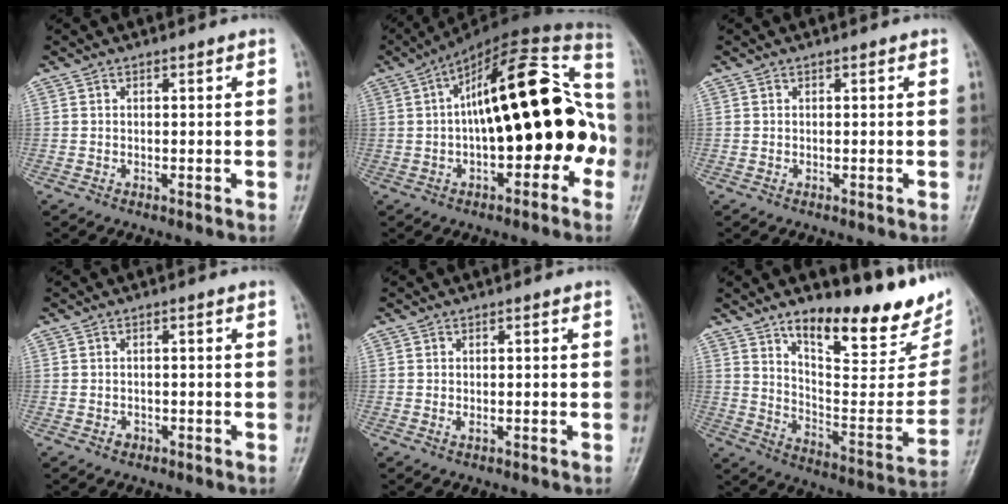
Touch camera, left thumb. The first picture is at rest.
{"total": 27.0, "force": [-0.9, 11.8, 24.3], "torque": [-0.330, 0.054, -0.025]}
{"total": 0.0}
{"total": 1.2, "force": [-0.7, 0.9, 0.4], "torque": [-0.004, 0.011, -0.009]}
{"total": 1.4, "force": [-0.2, 0.5, 1.3], "torque": [-0.028, 0.009, 0.000]}
{"total": 23.5, "force": [16.9, 7.8, 14.3], "torque": [-0.159, -0.105, 0.255]}